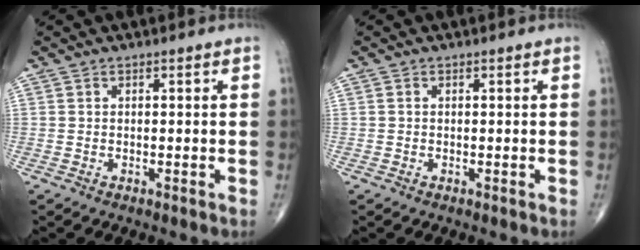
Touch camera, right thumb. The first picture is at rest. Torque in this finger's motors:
{"motor_torque": [-0.28, -0.03, -0.22, -0.05, 0.02]}